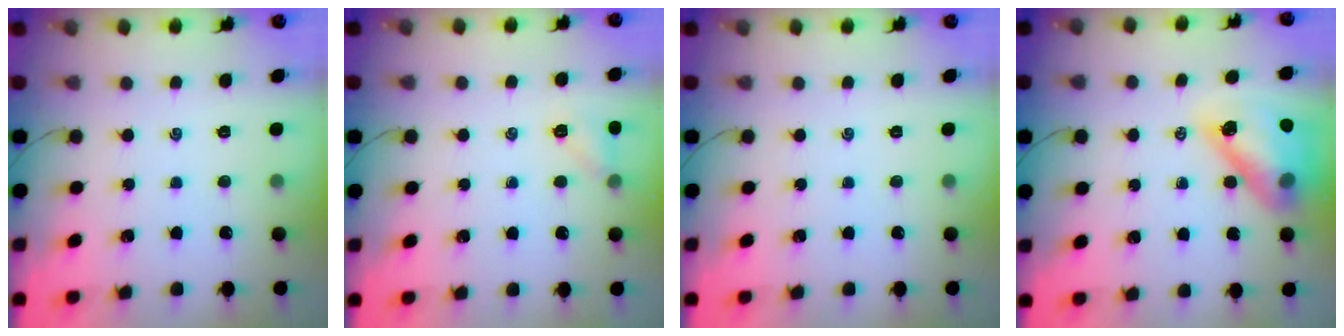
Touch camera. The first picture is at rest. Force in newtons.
{"total": 5.2, "press": 4.9, "slide": 1.5}
{"total": 0.0}
{"total": 15.2, "press": 14.6, "slide": 4.1}